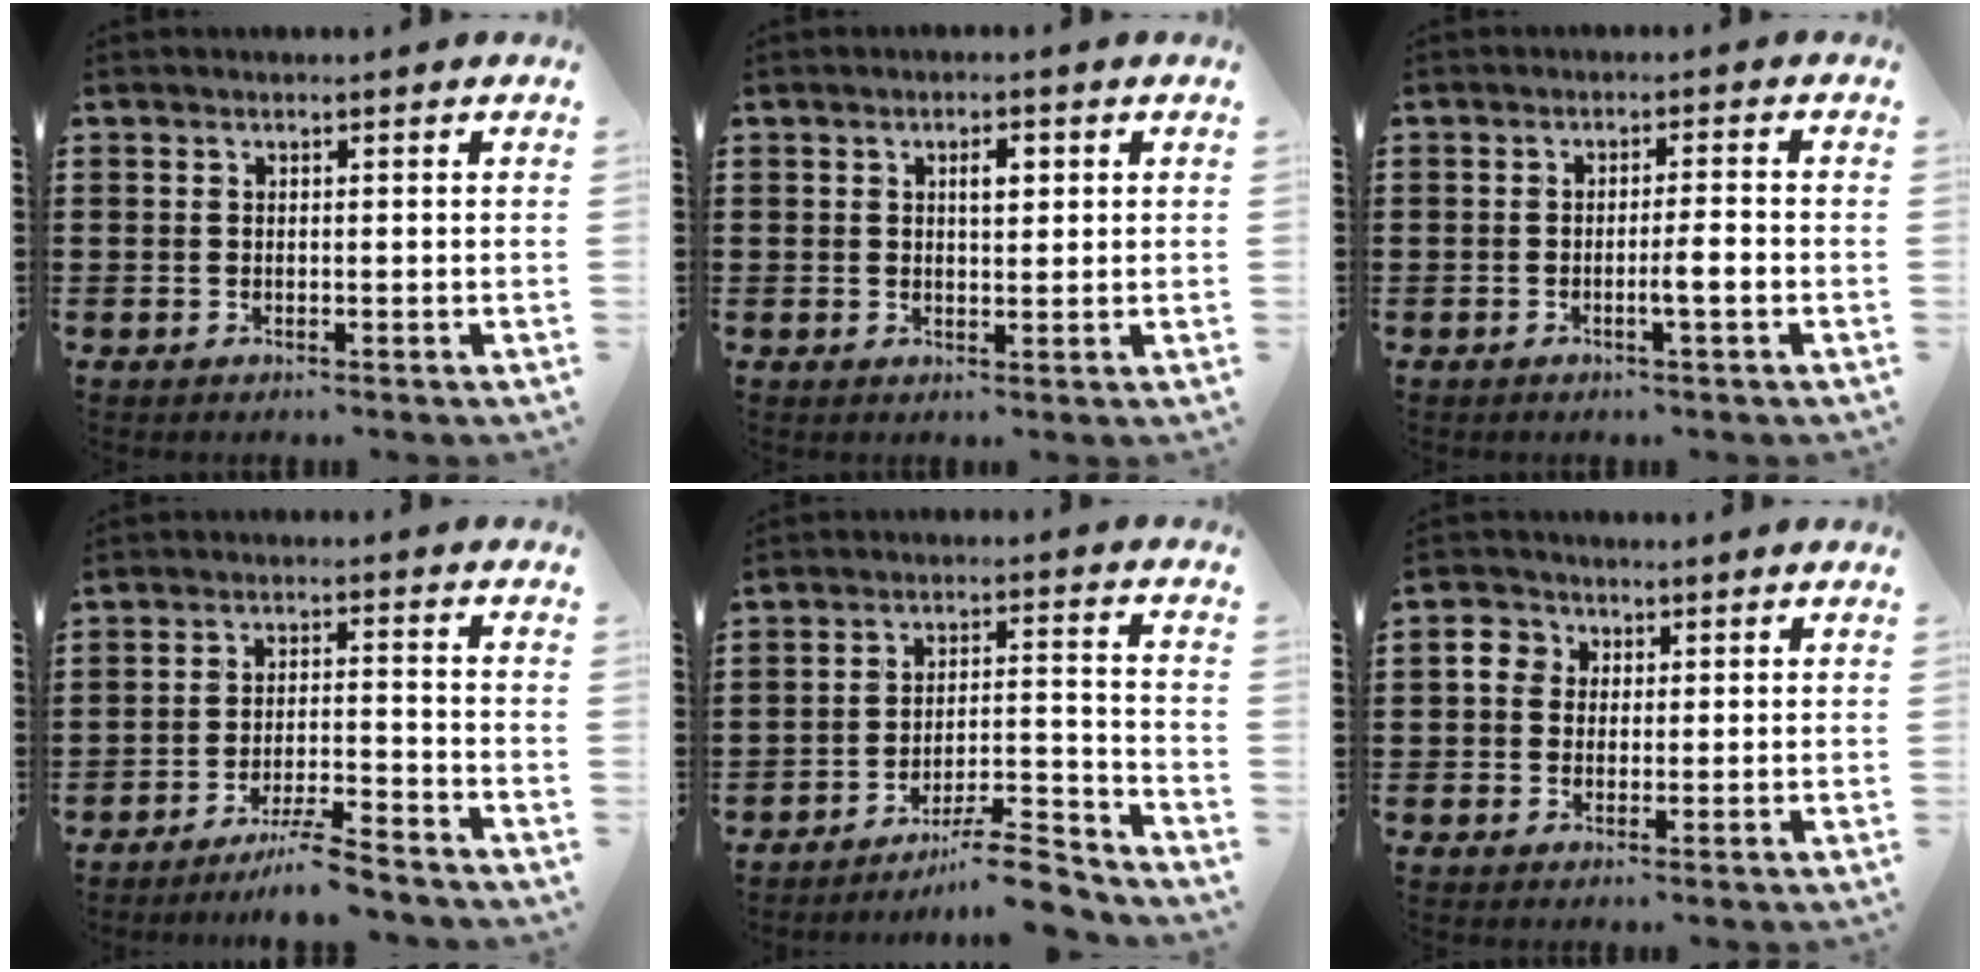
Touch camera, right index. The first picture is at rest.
{"total": 2.7, "force": [0.7, 1.0, 2.4], "torque": [-0.032, 0.001, 0.006]}
{"total": 2.9, "force": [-1.1, 0.0, 2.7], "torque": [-0.046, -0.003, -0.021]}
{"total": 5.7, "force": [-5.1, -0.2, 2.5], "torque": [-0.050, -0.009, -0.099]}
{"total": 8.6, "force": [-7.7, 0.7, 3.7], "torque": [-0.048, 0.019, -0.146]}
{"total": 3.7, "force": [0.6, 3.5, 1.3], "torque": [-0.039, 0.015, 0.007]}